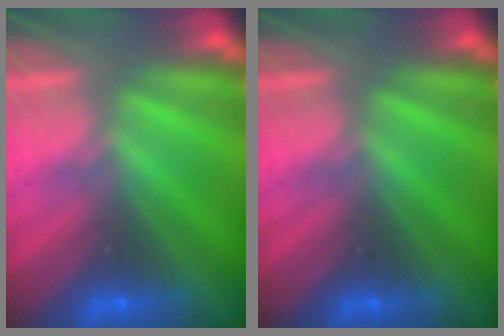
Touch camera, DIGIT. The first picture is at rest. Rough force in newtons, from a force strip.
{"total": 0.0}